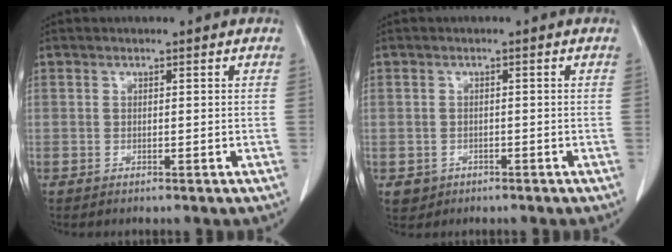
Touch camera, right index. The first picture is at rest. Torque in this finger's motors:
{"motor_torque": [-0.24, 0.00, -0.73, -0.16]}